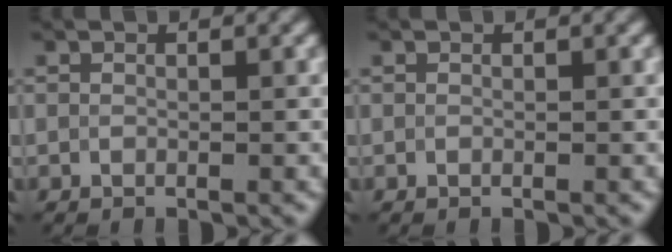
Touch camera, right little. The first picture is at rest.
{"total": 0.0}